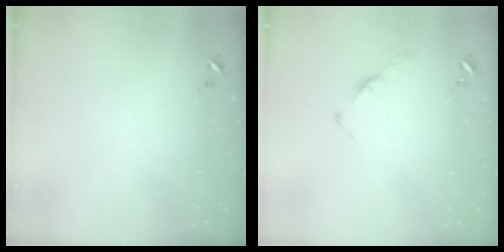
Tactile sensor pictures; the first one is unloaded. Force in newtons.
{"total": 3.5, "press": 3.5, "slide": 0.3}